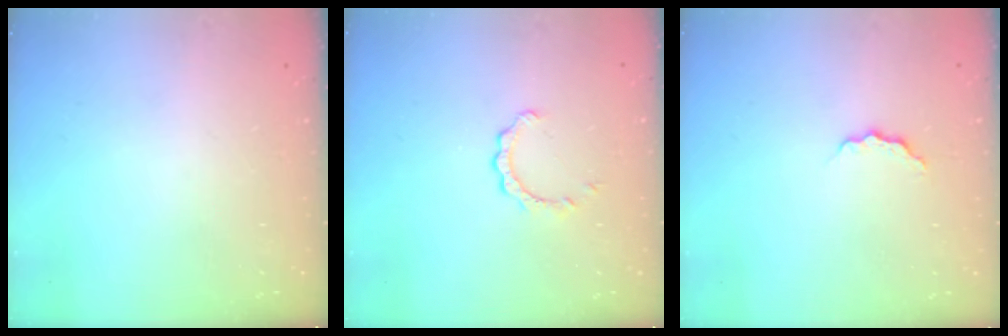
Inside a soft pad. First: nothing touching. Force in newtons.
{"total": 2.1, "press": 2.1, "slide": 0.2}
{"total": 4.1, "press": 4.1, "slide": 0.4}